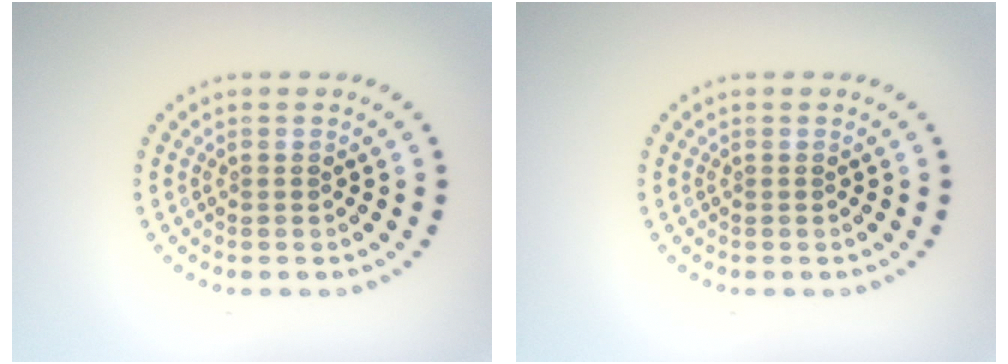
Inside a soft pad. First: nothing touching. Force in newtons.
{"total": 0.0}